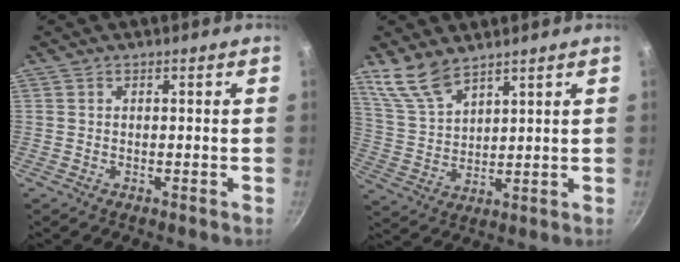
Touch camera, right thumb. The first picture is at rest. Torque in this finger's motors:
{"motor_torque": [0.07, 1.06, 0.47, 0.36, 0.19]}